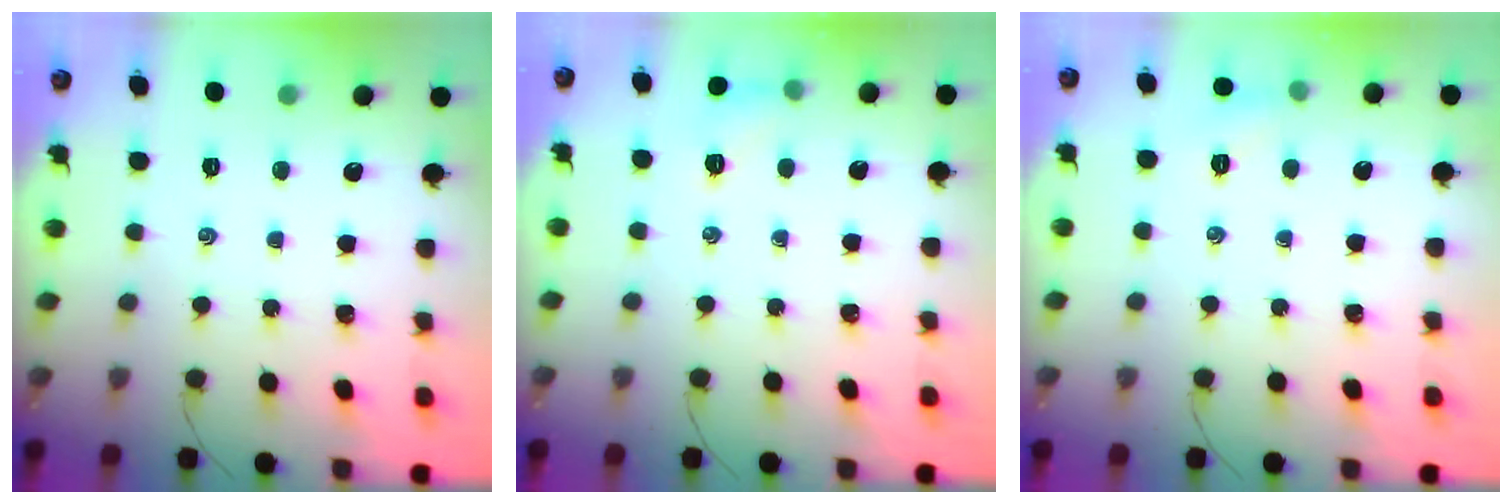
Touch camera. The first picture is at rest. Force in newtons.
{"total": 7.4, "press": 7.2, "slide": 1.6}
{"total": 5.4, "press": 5.2, "slide": 1.4}